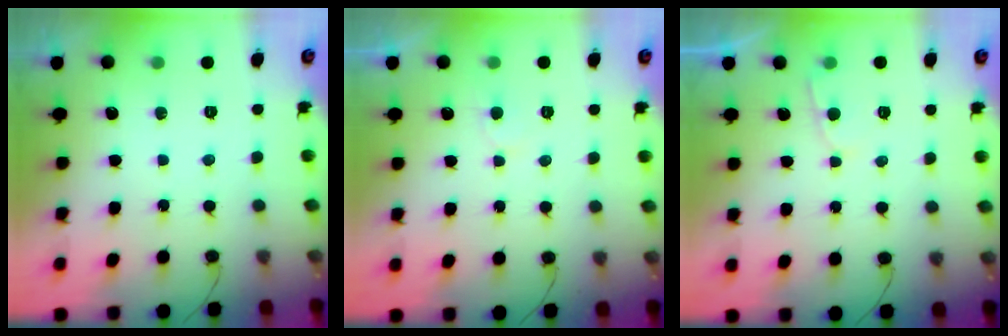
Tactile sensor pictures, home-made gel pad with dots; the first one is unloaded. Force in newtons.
{"total": 6.1, "press": 6.0, "slide": 0.6}
{"total": 2.9, "press": 2.8, "slide": 0.3}